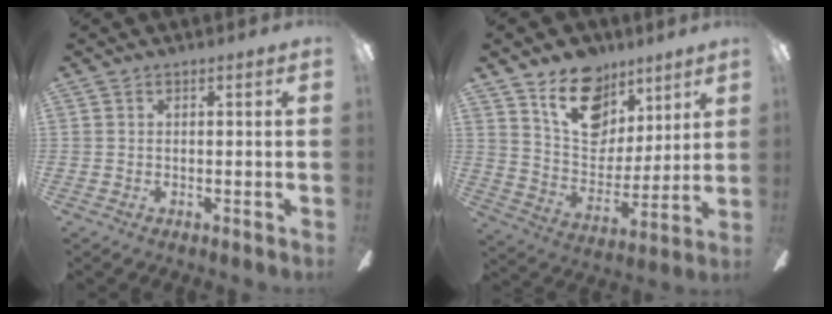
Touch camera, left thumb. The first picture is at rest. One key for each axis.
{"total": 17.0, "fx": 10.7, "fy": 11.0, "fz": 7.2, "tx": -0.110, "ty": -0.061, "tz": 0.201}